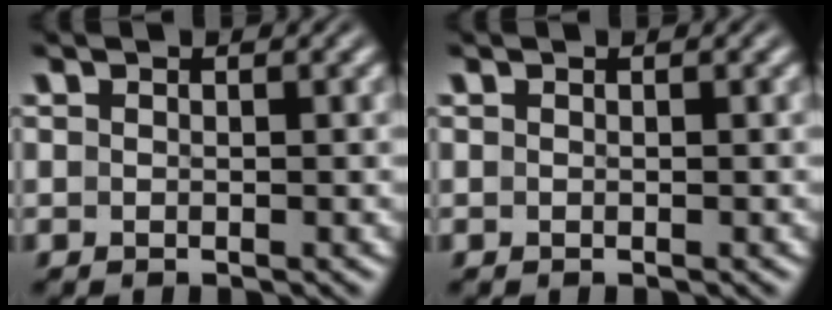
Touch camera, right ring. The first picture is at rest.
{"total": 0.0}